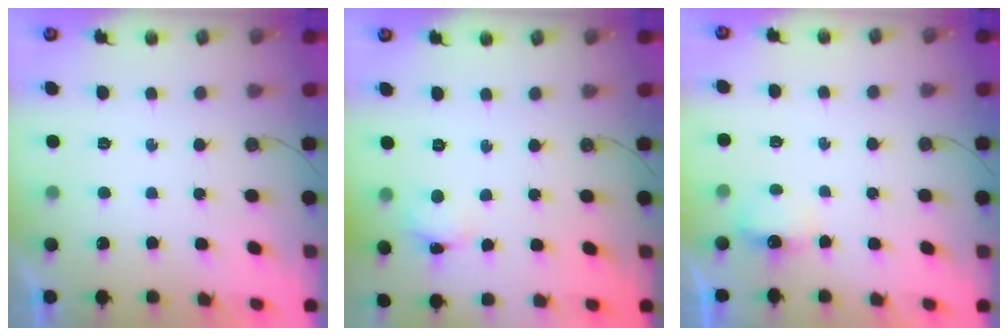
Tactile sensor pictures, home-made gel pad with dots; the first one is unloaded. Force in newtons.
{"total": 2.9, "press": 2.9, "slide": 0.2}
{"total": 3.8, "press": 3.8, "slide": 0.5}